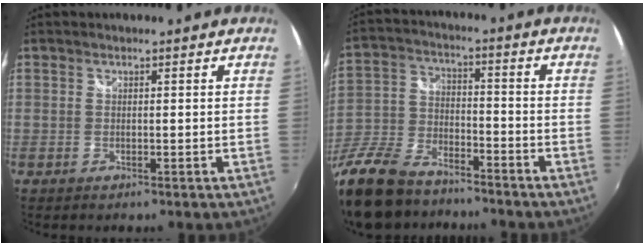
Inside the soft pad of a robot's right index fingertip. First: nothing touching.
{"total": 21.5, "force": [-16.2, 9.2, 10.7], "torque": [-0.261, -0.027, -0.298]}